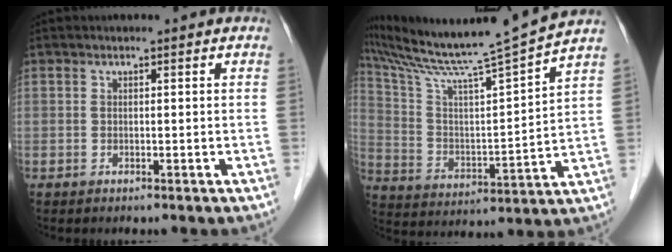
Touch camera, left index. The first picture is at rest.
{"total": 17.0, "force": [15.3, -2.9, 6.8], "torque": [-0.133, -0.035, 0.254]}